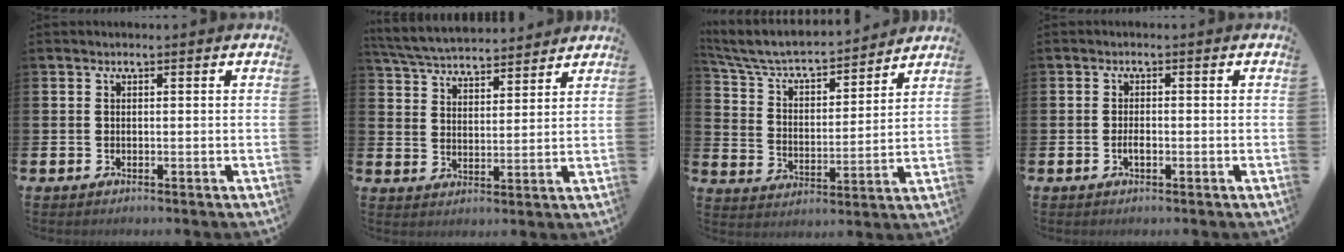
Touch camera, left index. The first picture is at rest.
{"total": 5.7, "force": [5.6, 0.8, 0.7], "torque": [-0.042, -0.033, 0.100]}
{"total": 6.6, "force": [6.1, 1.7, 2.1], "torque": [-0.075, -0.046, 0.101]}
{"total": 1.5, "force": [-0.4, 0.6, 1.3], "torque": [-0.022, -0.001, -0.009]}